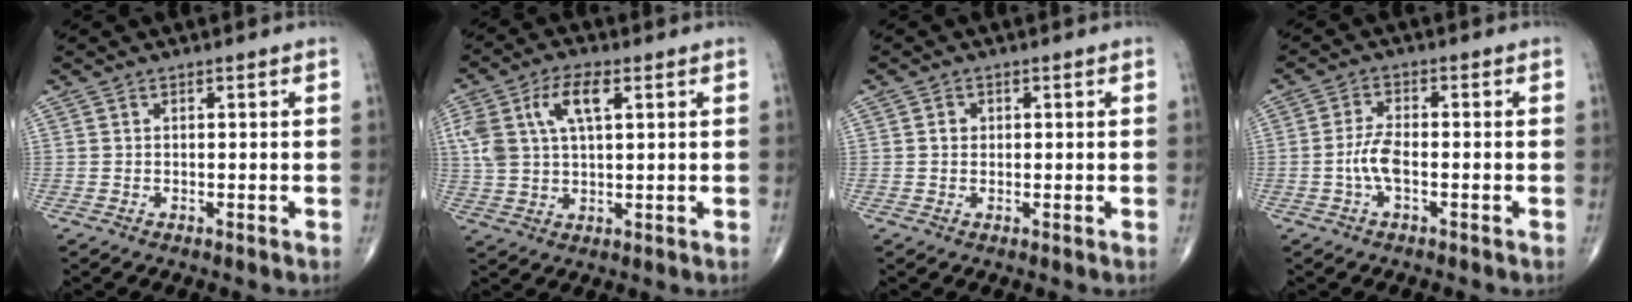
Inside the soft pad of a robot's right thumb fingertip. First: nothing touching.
{"total": 10.2, "force": [3.5, 4.9, 8.2], "torque": [-0.174, 0.009, 0.069]}
{"total": 1.3, "force": [0.2, 1.2, 0.6], "torque": [-0.005, 0.002, 0.003]}
{"total": 4.3, "force": [-1.2, 1.6, 3.8], "torque": [-0.083, 0.010, -0.026]}